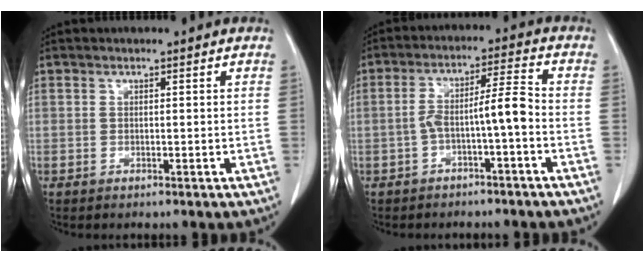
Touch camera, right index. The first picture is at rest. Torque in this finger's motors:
{"motor_torque": [0.76, -0.33, 0.45, 0.07]}